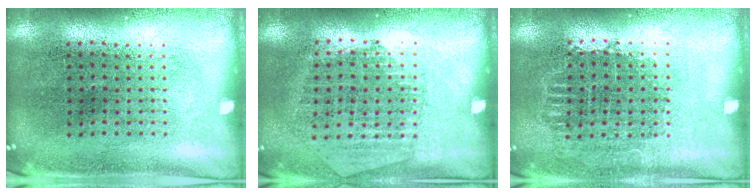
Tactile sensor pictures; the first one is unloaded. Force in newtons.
{"total": 1.3, "press": 1.1, "slide": 0.5}
{"total": 0.7, "press": 0.7, "slide": 0.3}